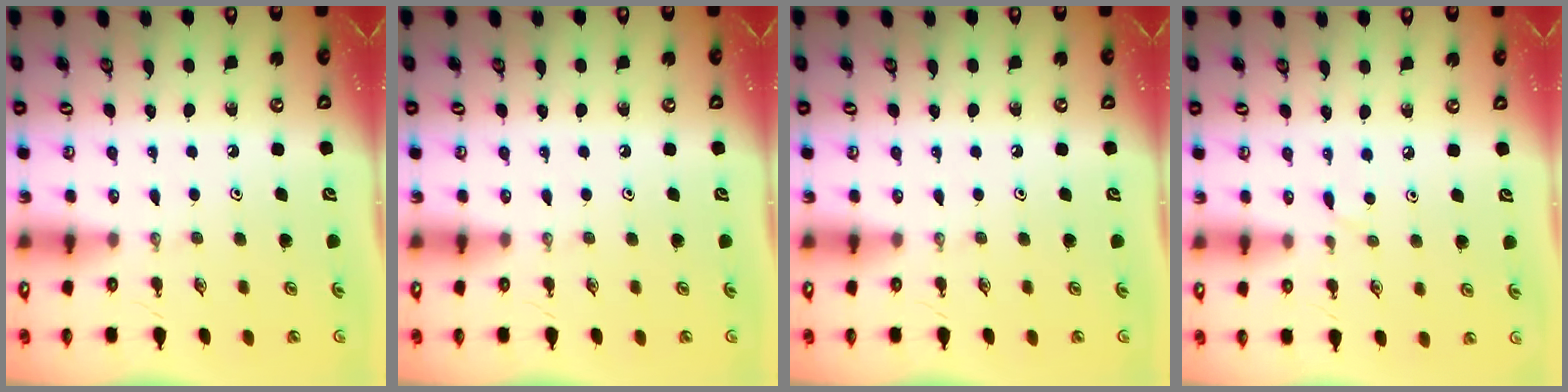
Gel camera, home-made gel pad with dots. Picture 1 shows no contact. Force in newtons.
{"total": 0.0}
{"total": 0.0}
{"total": 3.2, "press": 3.2, "slide": 0.4}